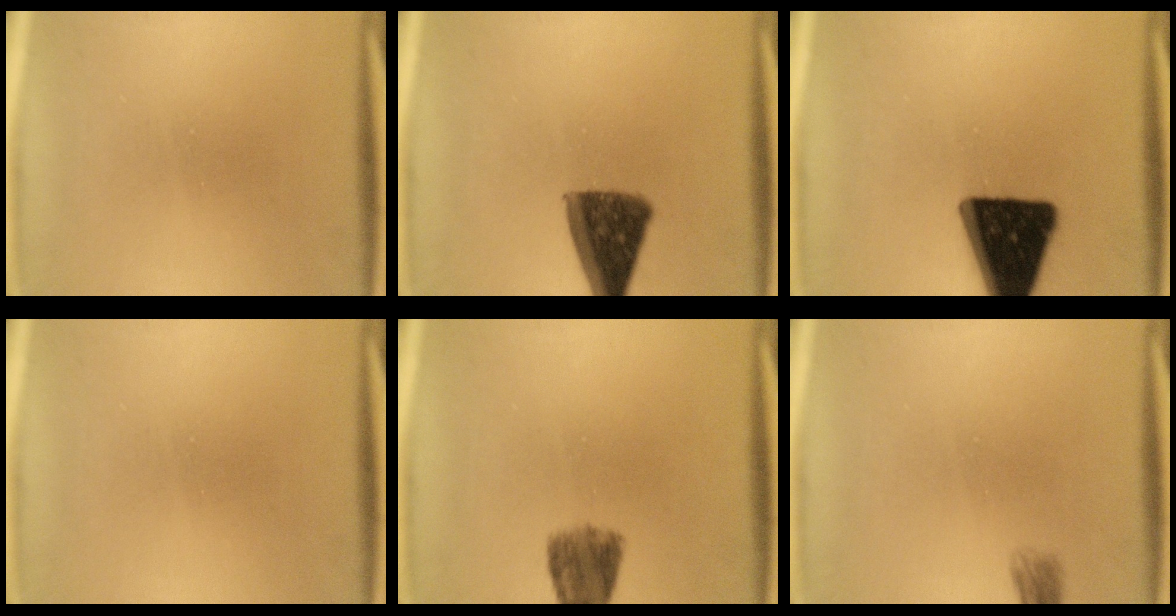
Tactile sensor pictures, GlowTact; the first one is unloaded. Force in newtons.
{"total": 10.9}
{"total": 19.5}
{"total": 0.0}
{"total": 5.3}
{"total": 1.6}